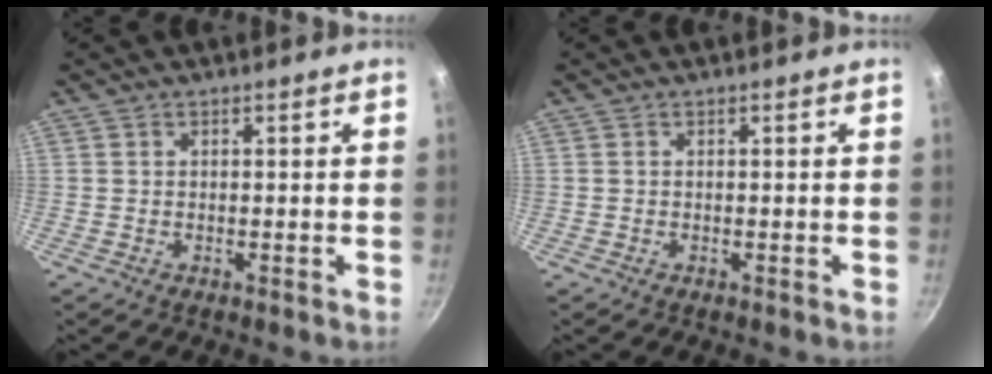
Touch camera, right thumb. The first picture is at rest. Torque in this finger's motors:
{"motor_torque": [0.23, 0.00, 0.02, 0.44, 0.02]}